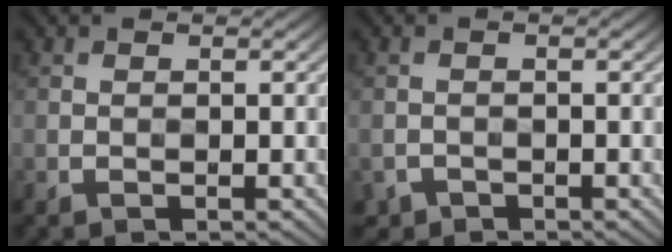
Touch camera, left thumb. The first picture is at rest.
{"total": 1.3, "force": [-1.1, 0.8, 0.1], "torque": [0.000, -0.002, -0.025]}